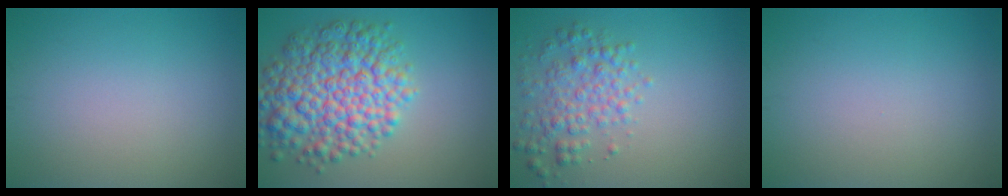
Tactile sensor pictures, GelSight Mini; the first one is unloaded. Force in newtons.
{"total": 9.1, "press": 9.1, "slide": 0.3}
{"total": 3.7, "press": 3.7, "slide": 0.1}
{"total": 0.0}